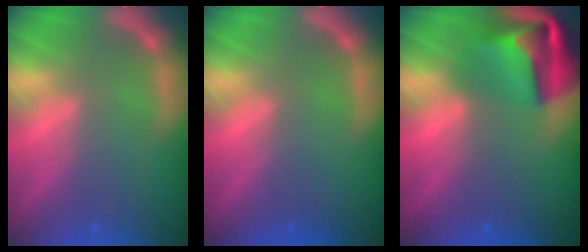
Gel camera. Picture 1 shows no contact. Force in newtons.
{"total": 0.0}
{"total": 8.9}